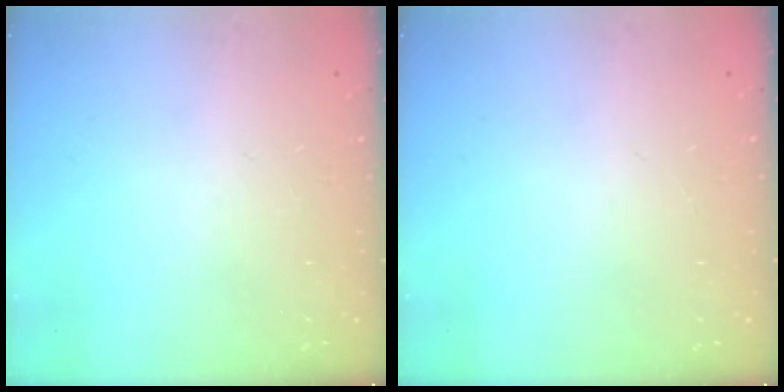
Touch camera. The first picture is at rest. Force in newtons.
{"total": 0.0}